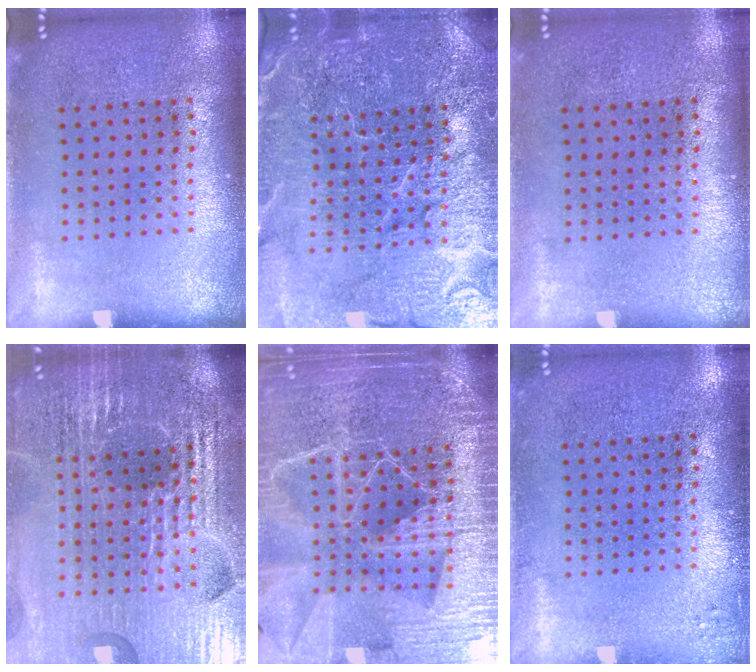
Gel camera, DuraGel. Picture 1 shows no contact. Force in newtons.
{"total": 5.2, "press": 4.9, "slide": 1.9}
{"total": 0.0}
{"total": 6.2, "press": 5.5, "slide": 2.8}
{"total": 6.1, "press": 5.3, "slide": 2.9}
{"total": 1.0, "press": 1.0, "slide": 0.2}